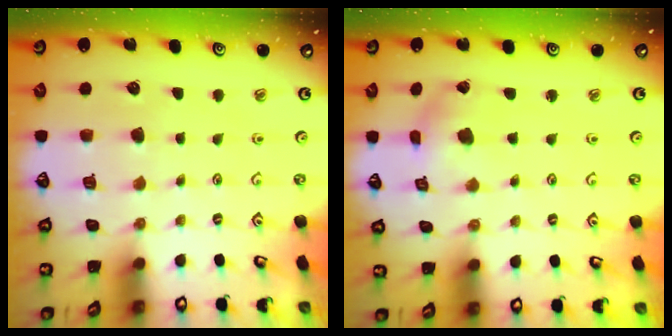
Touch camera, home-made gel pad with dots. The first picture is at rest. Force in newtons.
{"total": 0.0}